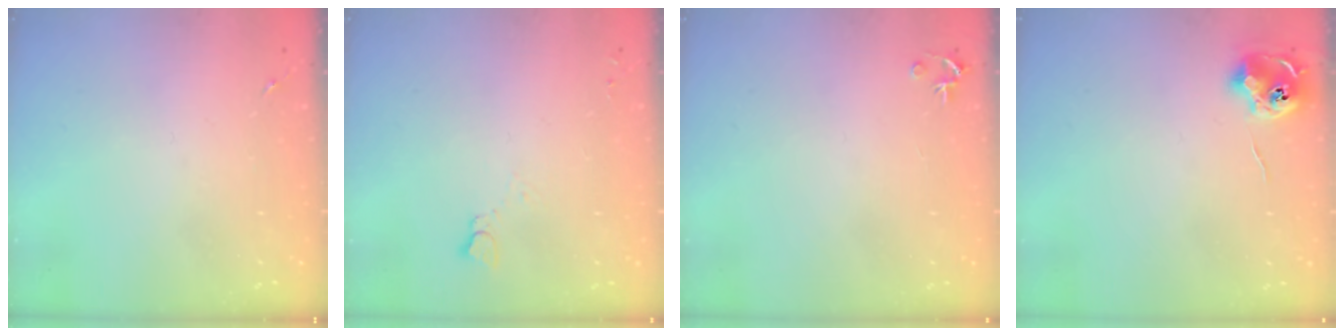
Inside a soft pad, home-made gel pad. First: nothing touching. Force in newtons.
{"total": 2.5, "press": 2.5, "slide": 0.2}
{"total": 3.5, "press": 3.5, "slide": 0.4}
{"total": 8.8, "press": 8.8, "slide": 0.1}